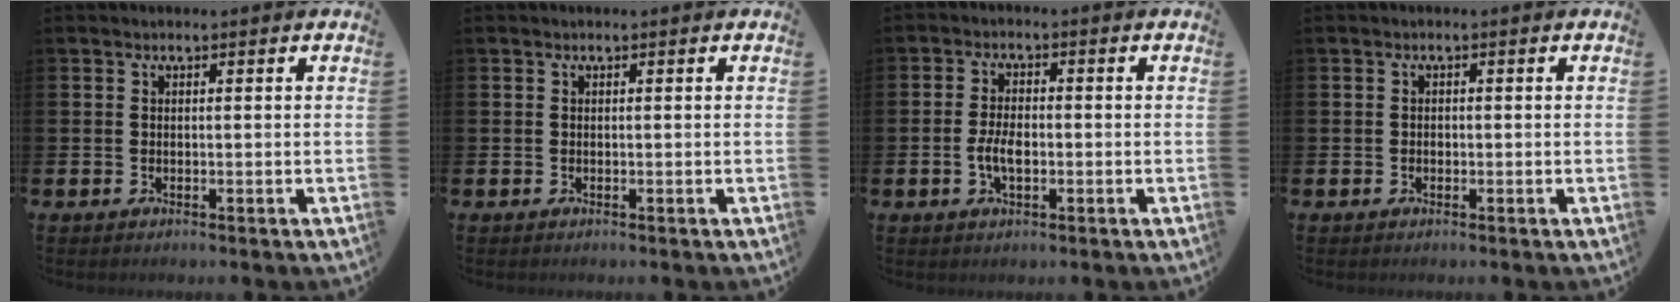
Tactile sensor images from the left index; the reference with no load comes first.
{"total": 0.0}
{"total": 3.6, "force": [-0.7, 1.8, 3.1], "torque": [-0.059, 0.001, -0.016]}
{"total": 0.7, "force": [-0.3, 0.6, 0.2], "torque": [-0.008, 0.006, -0.006]}